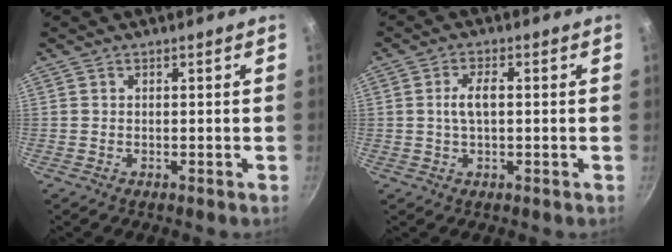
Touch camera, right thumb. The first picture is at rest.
{"total": 4.2, "force": [0.3, 1.9, 3.8], "torque": [-0.076, 0.011, 0.004]}